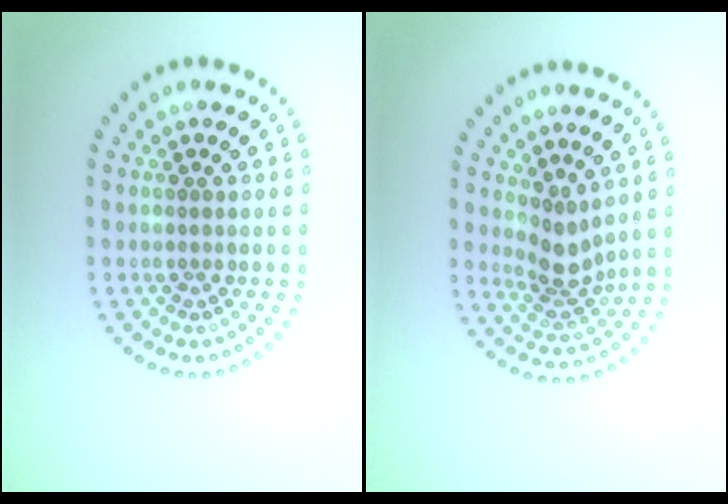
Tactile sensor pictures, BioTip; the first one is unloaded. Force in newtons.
{"total": 2.8, "press": 2.1, "slide": 1.9}